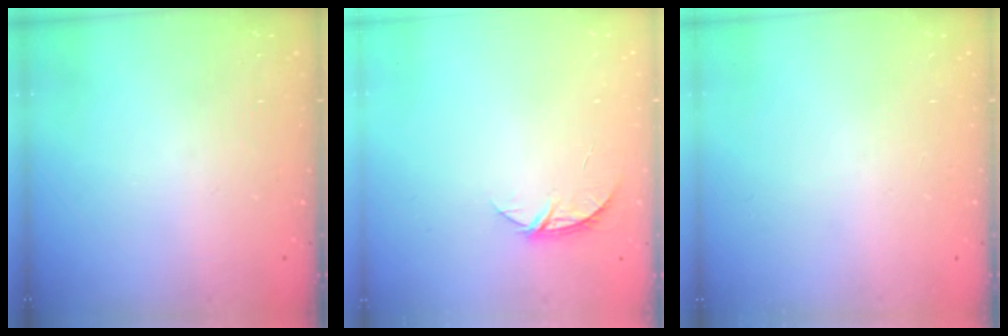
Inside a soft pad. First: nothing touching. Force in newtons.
{"total": 4.6, "press": 4.6, "slide": 0.5}
{"total": 0.0}